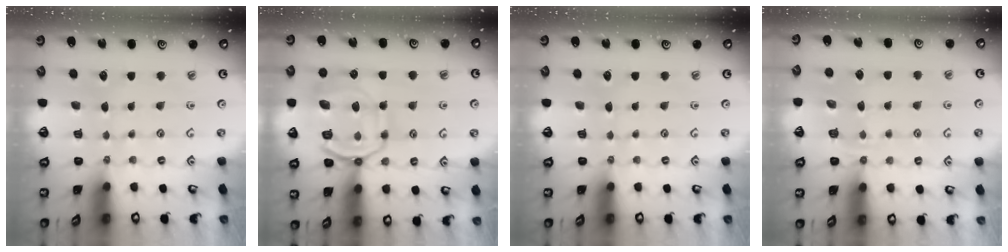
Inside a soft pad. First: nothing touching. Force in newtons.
{"total": 14.7, "press": 14.6, "slide": 1.7}
{"total": 0.0}
{"total": 4.3, "press": 3.9, "slide": 1.8}